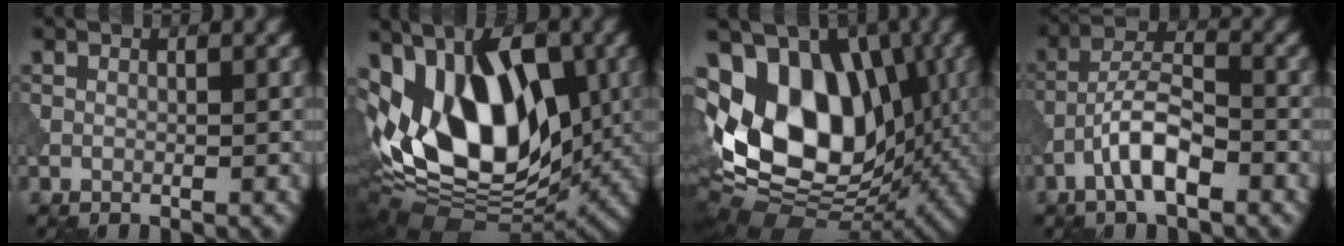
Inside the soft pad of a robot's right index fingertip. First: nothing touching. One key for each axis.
{"total": 14.9, "fx": 1.8, "fy": 9.2, "fz": 11.6, "tx": -0.204, "ty": -0.005, "tz": 0.017}
{"total": 16.8, "fx": 1.1, "fy": 11.5, "fz": 12.2, "tx": -0.212, "ty": 0.007, "tz": 0.020}
{"total": 5.1, "fx": -2.6, "fy": 1.7, "fz": 4.1, "tx": -0.071, "ty": 0.015, "tz": -0.053}